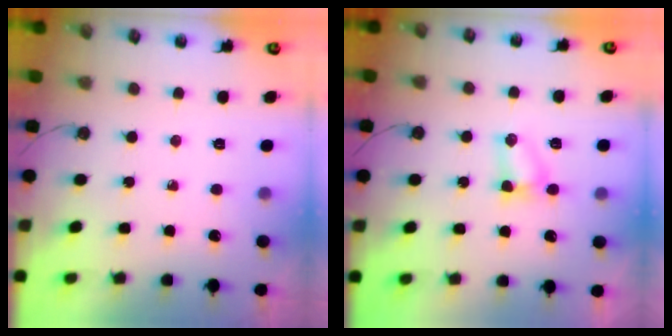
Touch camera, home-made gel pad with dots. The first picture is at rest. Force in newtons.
{"total": 3.5, "press": 3.4, "slide": 0.5}